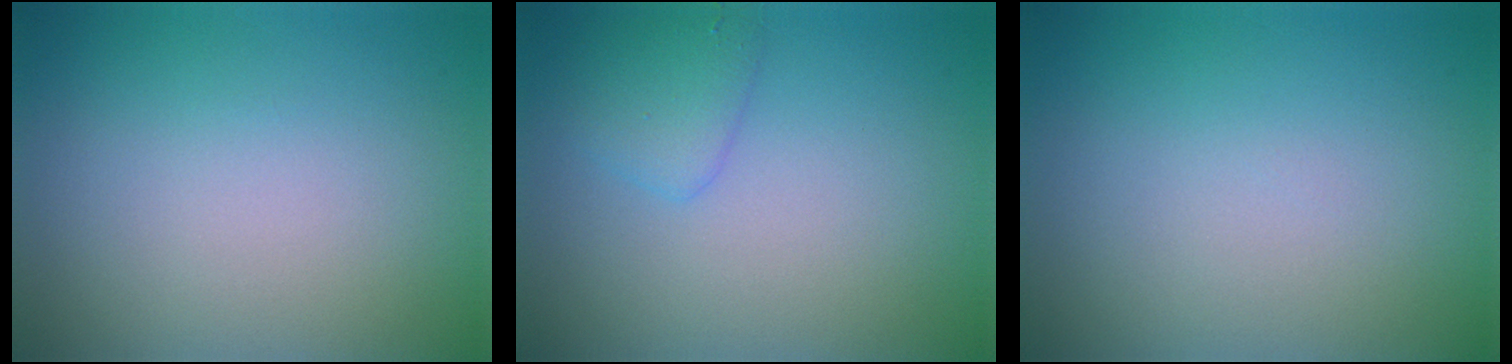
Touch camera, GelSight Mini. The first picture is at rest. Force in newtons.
{"total": 1.8, "press": 1.8, "slide": 0.2}
{"total": 0.0}